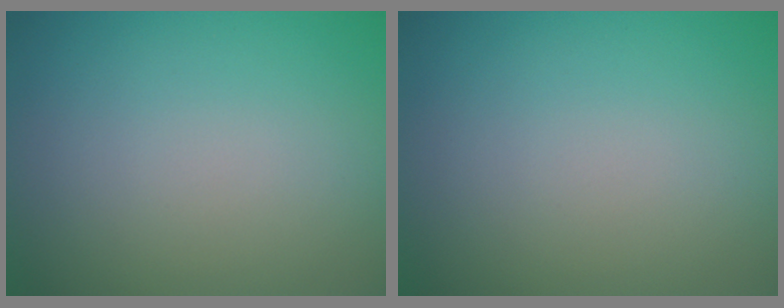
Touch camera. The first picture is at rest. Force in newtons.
{"total": 0.0}